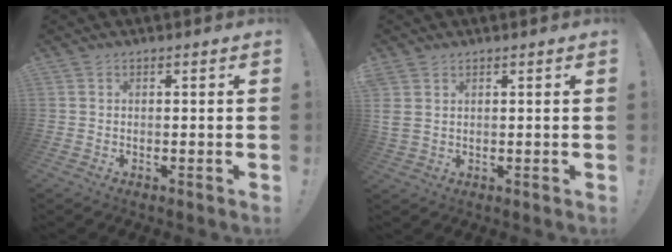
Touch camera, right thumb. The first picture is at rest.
{"total": 3.5, "force": [1.5, 2.4, 2.1], "torque": [-0.048, 0.000, 0.032]}